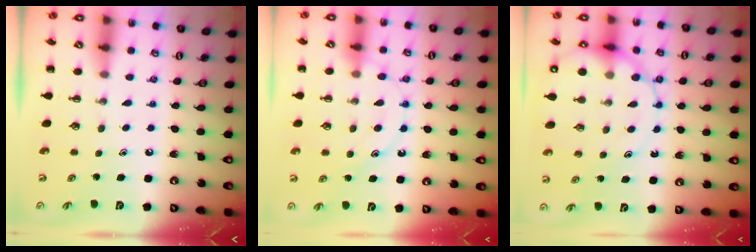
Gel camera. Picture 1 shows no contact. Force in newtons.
{"total": 11.7, "press": 11.7, "slide": 0.7}
{"total": 14.3, "press": 13.9, "slide": 3.3}